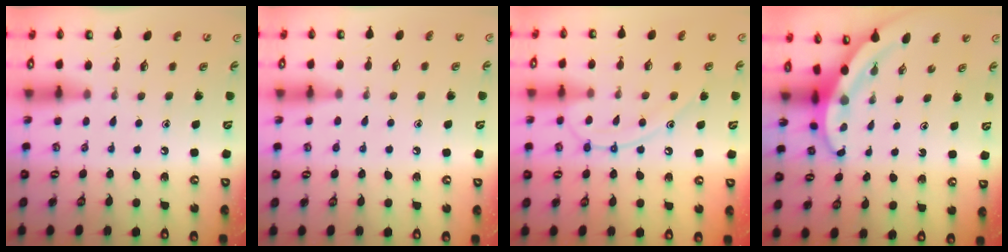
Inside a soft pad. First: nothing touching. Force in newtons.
{"total": 3.9, "press": 3.8, "slide": 0.4}
{"total": 13.0, "press": 13.0, "slide": 1.2}
{"total": 3.8, "press": 3.8, "slide": 0.1}